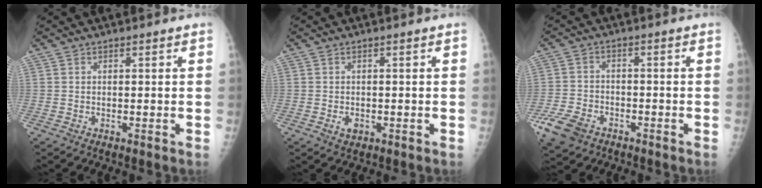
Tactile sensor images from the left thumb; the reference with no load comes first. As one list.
[{"total": 1.7, "force": [-0.5, 1.2, 1.1], "torque": [-0.011, -0.001, -0.005]}, {"total": 8.1, "force": [-4.7, 5.3, 3.9], "torque": [-0.084, 0.016, -0.084]}]